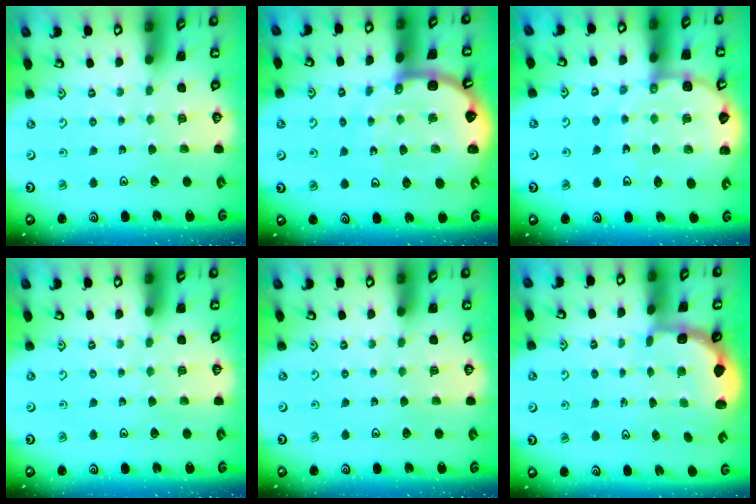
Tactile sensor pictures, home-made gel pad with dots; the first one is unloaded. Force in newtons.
{"total": 9.7, "press": 9.7, "slide": 1.2}
{"total": 9.7, "press": 9.5, "slide": 1.7}
{"total": 0.0}
{"total": 0.0}
{"total": 2.5, "press": 1.9, "slide": 1.6}